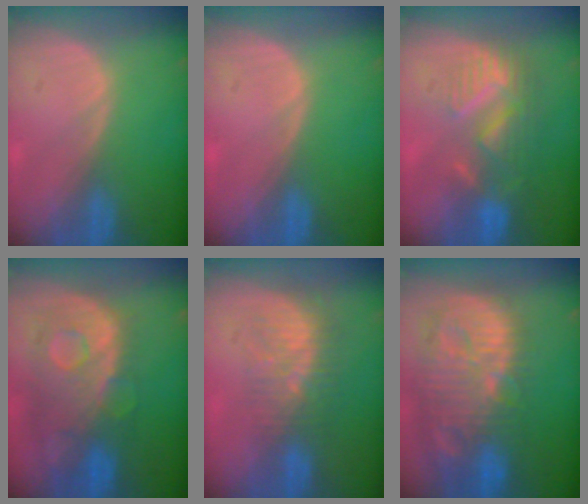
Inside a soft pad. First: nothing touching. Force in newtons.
{"total": 0.0}
{"total": 8.8, "press": 7.8, "slide": 4.1}
{"total": 11.2, "press": 9.7, "slide": 5.6}
{"total": 7.8, "press": 7.0, "slide": 3.3}
{"total": 14.4, "press": 12.5, "slide": 7.0}